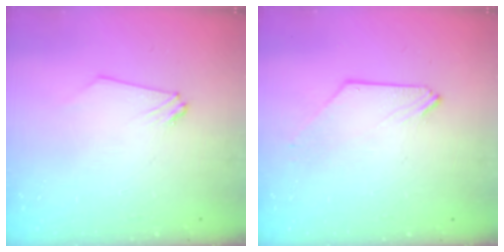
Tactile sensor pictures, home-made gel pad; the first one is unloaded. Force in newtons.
{"total": 0.0}